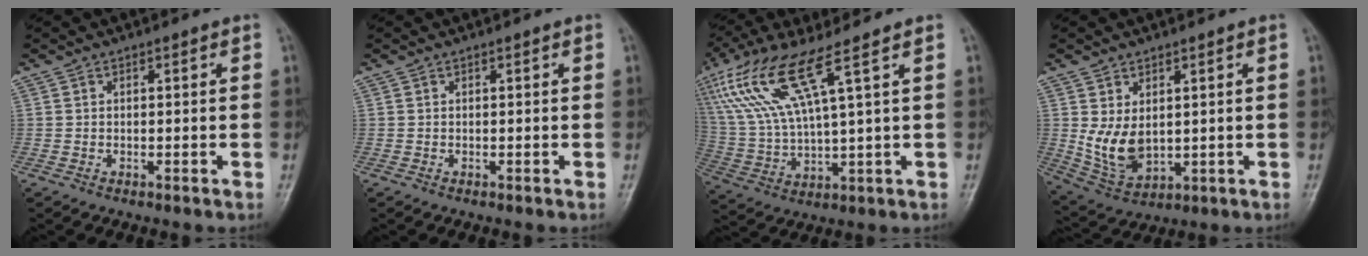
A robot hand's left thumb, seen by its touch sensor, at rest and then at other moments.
{"total": 0.0}
{"total": 14.6, "force": [7.5, 2.4, 12.4], "torque": [-0.290, -0.018, 0.154]}
{"total": 8.2, "force": [1.1, 5.4, 6.1], "torque": [-0.101, -0.017, 0.042]}